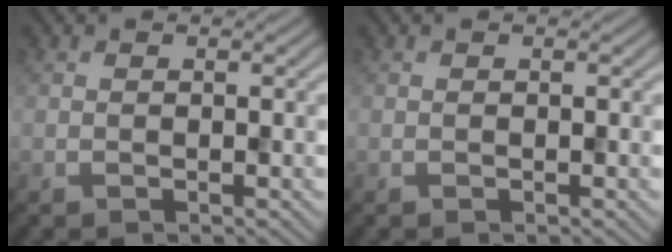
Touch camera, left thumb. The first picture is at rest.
{"total": 0.0}